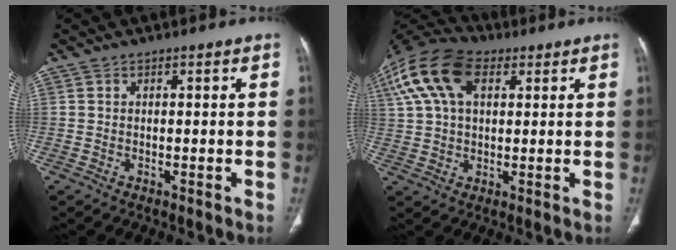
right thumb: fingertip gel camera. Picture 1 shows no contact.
{"total": 18.8, "force": [7.4, 11.1, 13.2], "torque": [-0.291, 0.034, 0.131]}